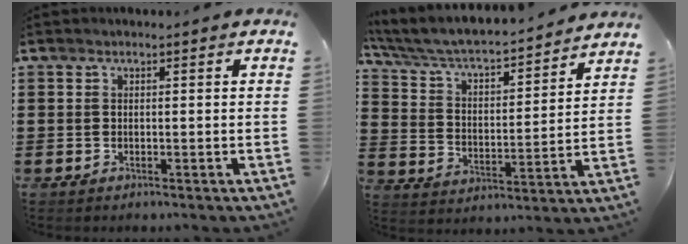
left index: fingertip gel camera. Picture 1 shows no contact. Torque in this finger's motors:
{"motor_torque": [2.14, 0.00, 0.39, 0.21]}